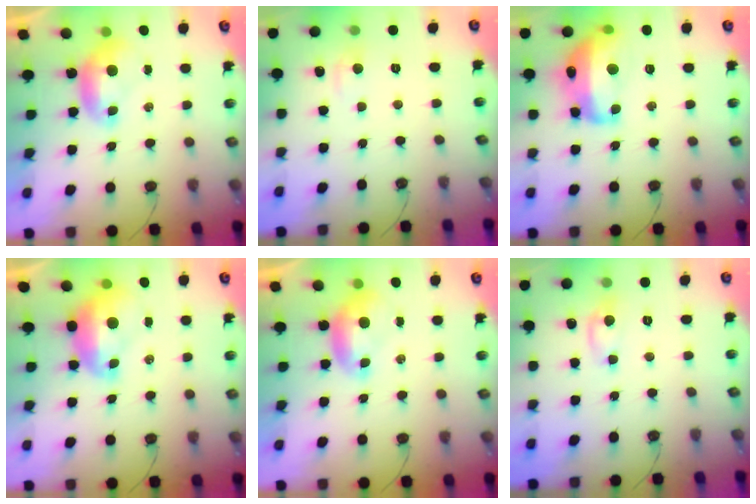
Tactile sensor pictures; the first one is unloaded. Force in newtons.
{"total": 0.7, "press": 0.3, "slide": 0.7}
{"total": 12.0, "press": 12.0, "slide": 1.0}
{"total": 2.6, "press": 2.5, "slide": 0.7}
{"total": 0.0}
{"total": 1.1, "press": 1.0, "slide": 0.2}